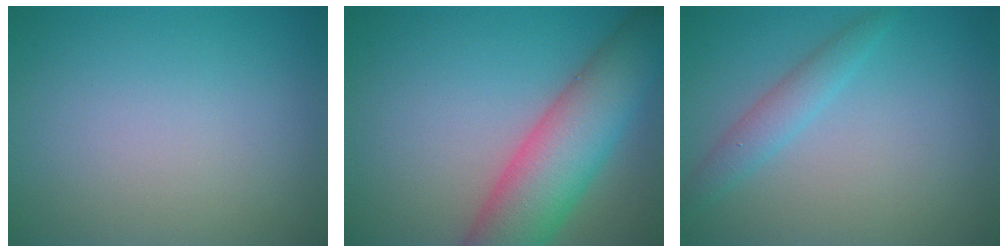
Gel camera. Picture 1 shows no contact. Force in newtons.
{"total": 8.7, "press": 8.7, "slide": 0.6}
{"total": 2.1, "press": 2.1, "slide": 0.1}